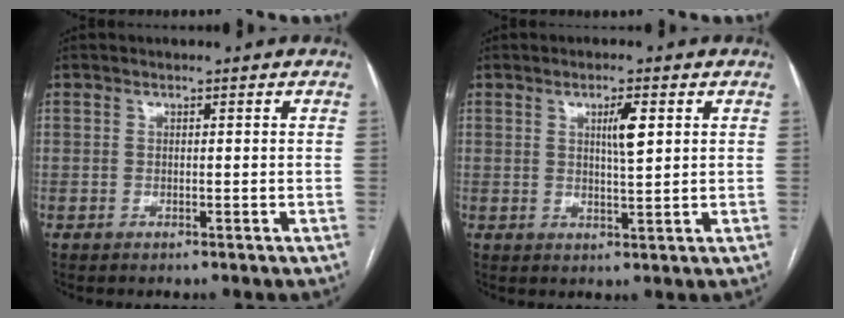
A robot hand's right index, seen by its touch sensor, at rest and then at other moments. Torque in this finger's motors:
{"motor_torque": [0.57, 0.50, 0.06, 0.03]}